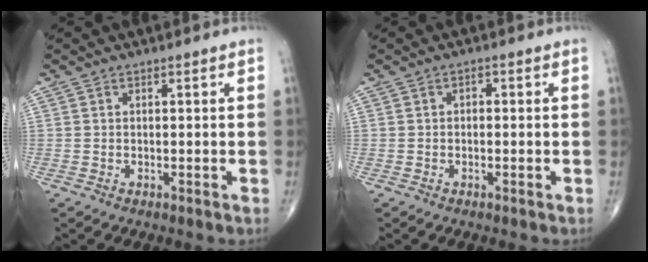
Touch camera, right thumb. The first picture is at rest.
{"total": 0.9, "force": [-0.1, 0.7, 0.6], "torque": [-0.003, 0.003, -0.007]}